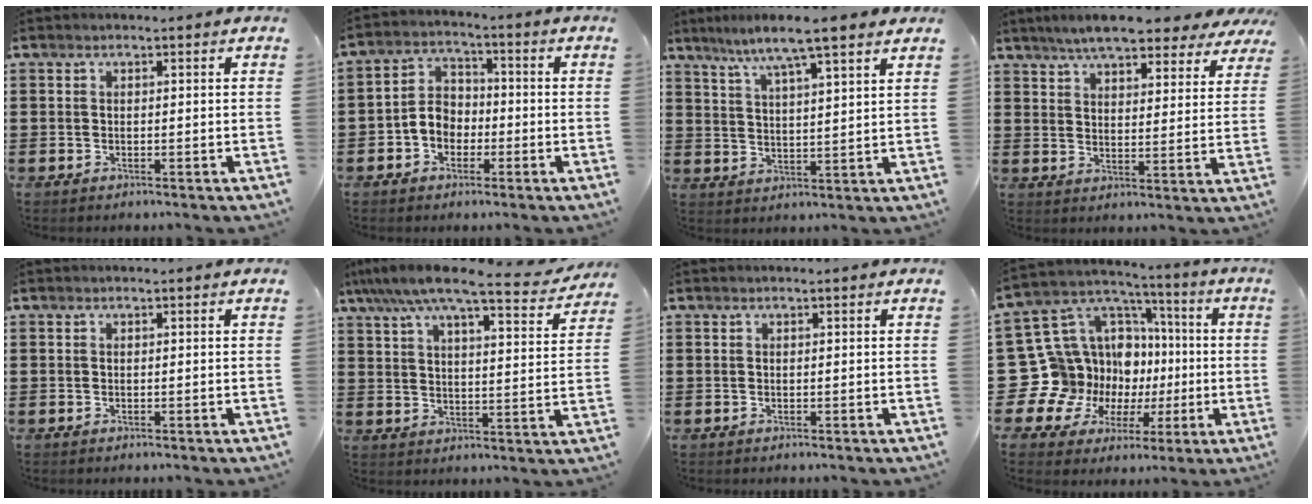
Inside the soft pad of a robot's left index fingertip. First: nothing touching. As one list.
[{"total": 5.0, "force": [-2.3, 3.9, 2.2], "torque": [-0.062, 0.011, -0.052]}, {"total": 6.7, "force": [5.4, -0.4, 3.9], "torque": [-0.093, -0.021, 0.090]}, {"total": 6.9, "force": [6.2, 0.8, 2.7], "torque": [-0.070, -0.020, 0.111]}, {"total": 0.0}, {"total": 8.6, "force": [7.3, 0.7, 4.5], "torque": [-0.116, -0.032, 0.124]}, {"total": 0.0}, {"total": 17.5, "force": [-1.6, 16.1, 6.6], "torque": [-0.175, -0.030, 0.012]}]